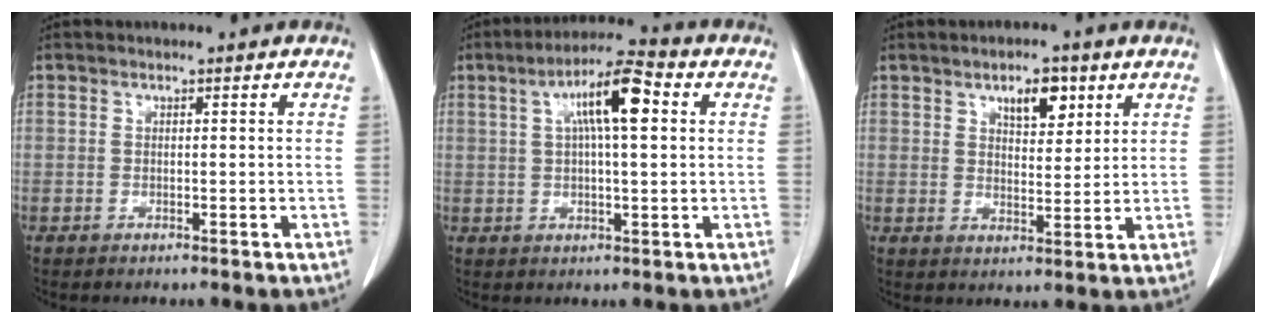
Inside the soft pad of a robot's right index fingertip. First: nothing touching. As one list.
[{"total": 9.6, "force": [2.7, 1.6, 9.1], "torque": [-0.157, 0.024, 0.042]}, {"total": 5.6, "force": [3.1, 2.4, 4.1], "torque": [-0.063, 0.000, 0.049]}]